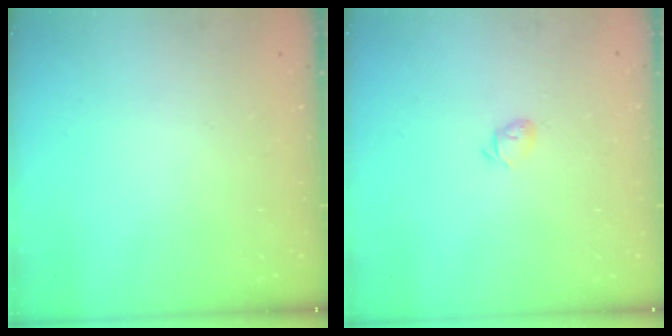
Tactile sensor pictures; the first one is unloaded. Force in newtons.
{"total": 4.1, "press": 4.0, "slide": 1.0}